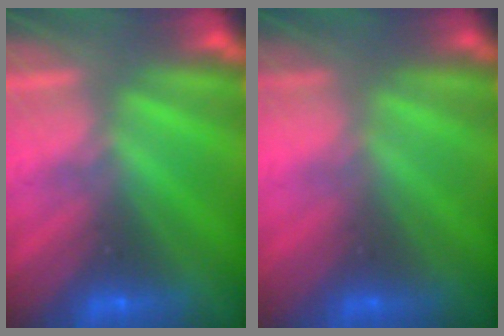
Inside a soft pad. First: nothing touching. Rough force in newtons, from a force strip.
{"total": 2.4}